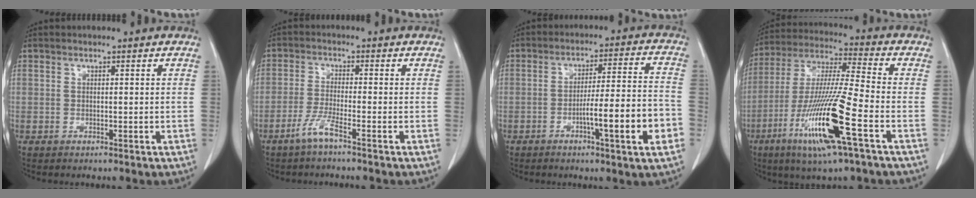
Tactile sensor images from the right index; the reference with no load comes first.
{"total": 3.8, "force": [-2.6, -0.3, 2.8], "torque": [-0.060, -0.006, -0.059]}
{"total": 12.0, "force": [-4.3, 0.1, 11.2], "torque": [-0.171, 0.001, -0.063]}
{"total": 17.1, "force": [-7.0, 0.1, 15.6], "torque": [-0.327, -0.026, -0.132]}